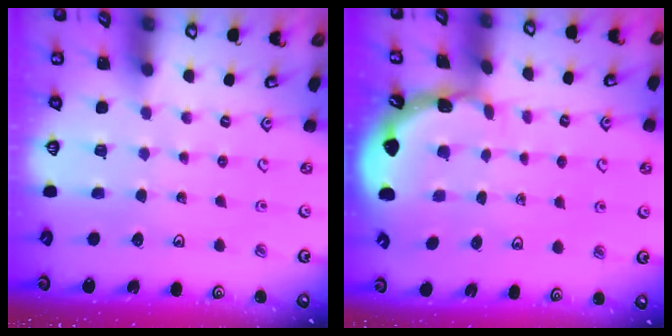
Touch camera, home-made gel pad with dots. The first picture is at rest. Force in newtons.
{"total": 1.7, "press": 1.7, "slide": 0.2}